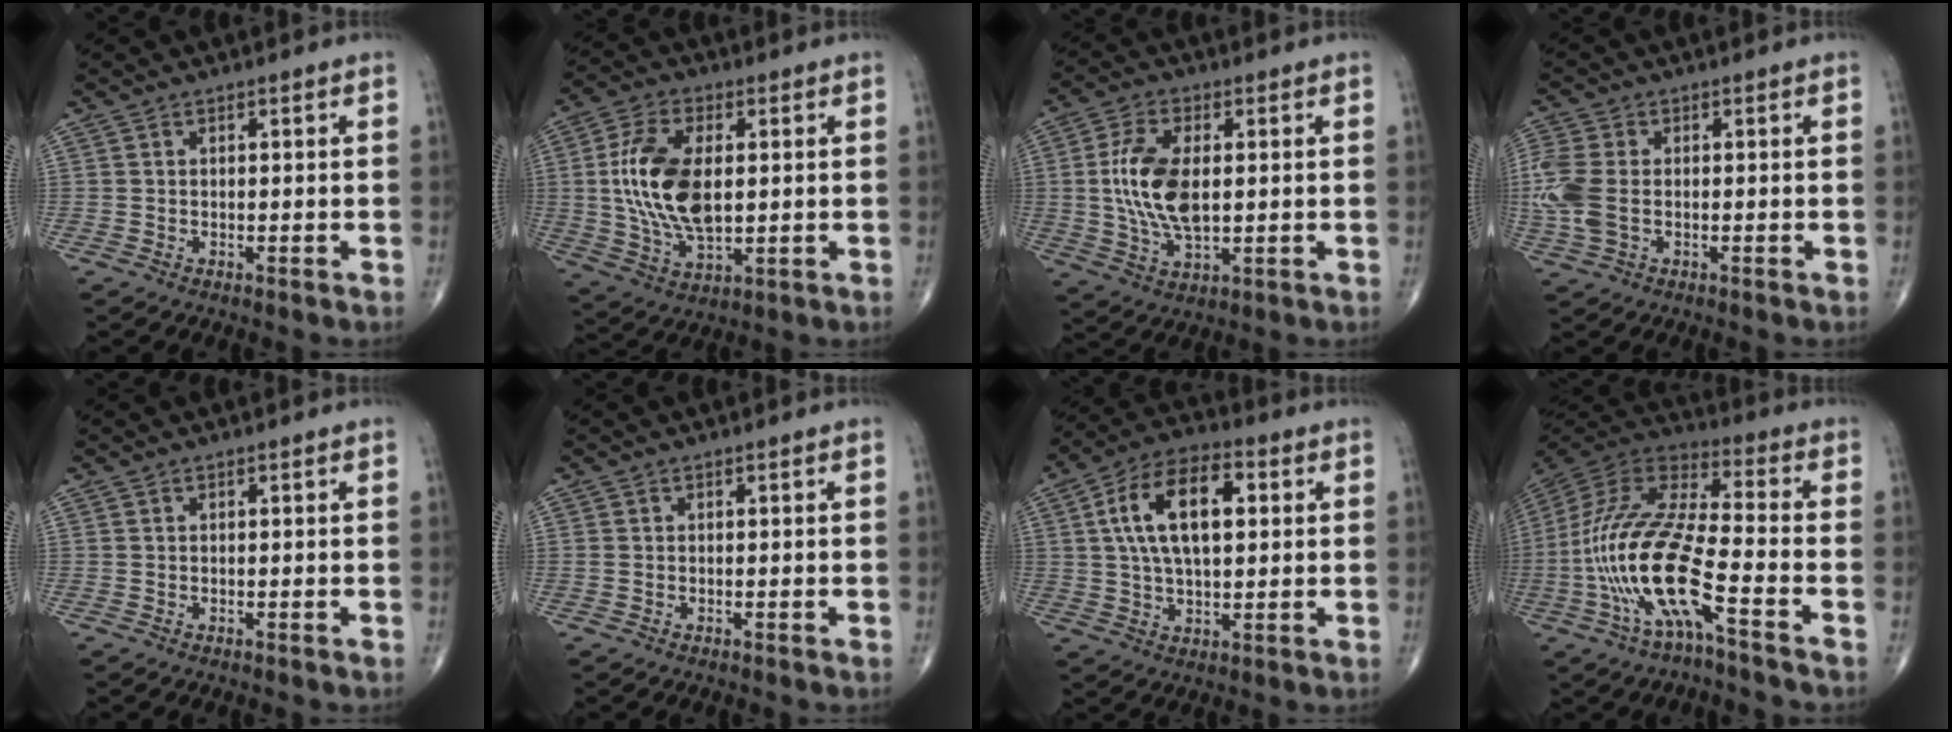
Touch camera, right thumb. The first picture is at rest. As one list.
[{"total": 15.2, "force": [1.4, 7.9, 12.9], "torque": [-0.253, -0.007, 0.030]}, {"total": 12.1, "force": [0.9, 6.1, 10.4], "torque": [-0.212, -0.006, 0.020]}, {"total": 8.8, "force": [-0.5, 5.6, 6.8], "torque": [-0.189, 0.006, -0.012]}, {"total": 0.0}, {"total": 0.6, "force": [0.0, 0.4, 0.4], "torque": [-0.012, 0.001, 0.001]}, {"total": 15.0, "force": [3.2, 7.6, 12.5], "torque": [-0.217, 0.014, 0.053]}, {"total": 20.3, "force": [-6.8, 5.2, 18.3], "torque": [-0.407, 0.038, -0.127]}]